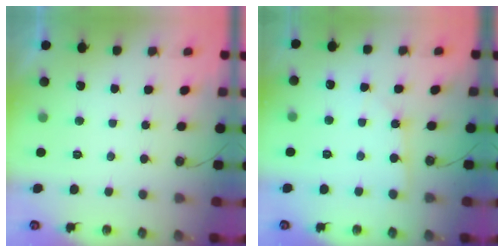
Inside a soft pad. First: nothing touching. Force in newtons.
{"total": 2.4, "press": 2.4, "slide": 0.2}